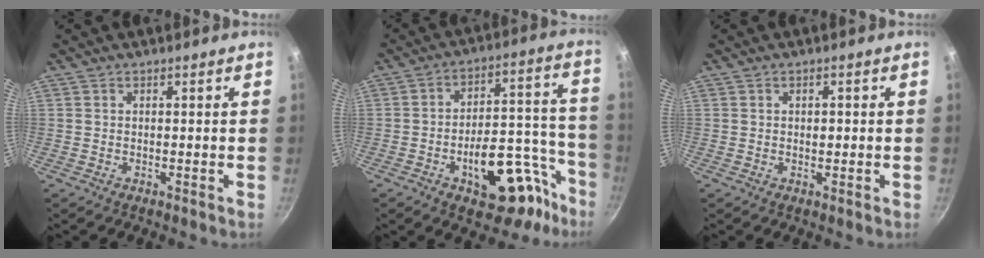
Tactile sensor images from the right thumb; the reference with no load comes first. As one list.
[{"total": 20.9, "force": [-10.8, 10.8, 14.3], "torque": [-0.121, 0.081, -0.147]}, {"total": 1.6, "force": [0.1, 1.0, 1.2], "torque": [-0.014, 0.004, 0.002]}]